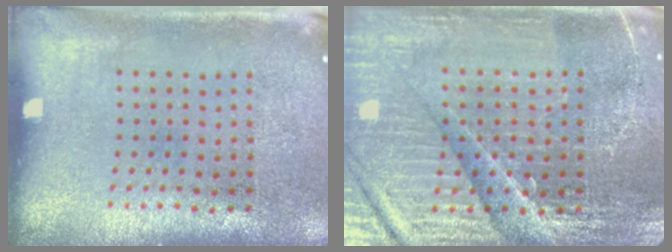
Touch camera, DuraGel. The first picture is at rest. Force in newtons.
{"total": 5.4, "press": 5.0, "slide": 2.0}